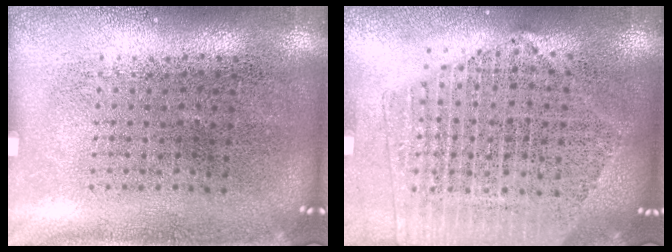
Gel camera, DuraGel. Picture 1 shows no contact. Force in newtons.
{"total": 2.0, "press": 1.8, "slide": 0.9}